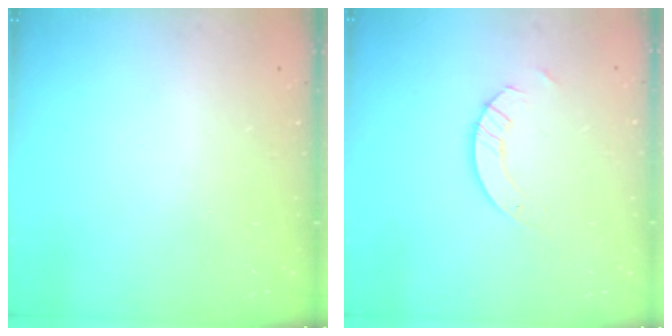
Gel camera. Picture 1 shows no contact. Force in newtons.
{"total": 3.6, "press": 3.6, "slide": 0.4}